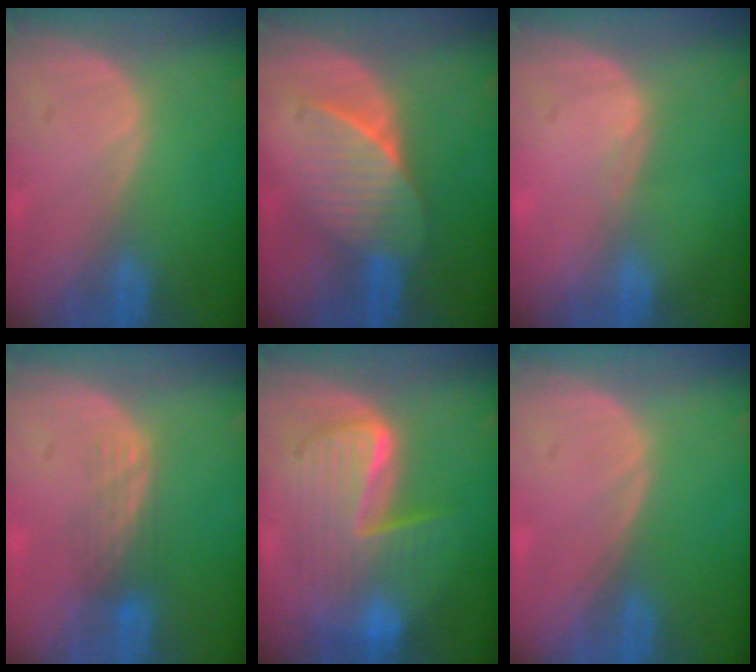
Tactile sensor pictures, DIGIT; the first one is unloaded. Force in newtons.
{"total": 7.4, "press": 6.6, "slide": 3.2}
{"total": 0.6, "press": 0.5, "slide": 0.4}
{"total": 3.6, "press": 3.0, "slide": 2.0}
{"total": 10.3, "press": 10.2, "slide": 1.0}
{"total": 0.0}